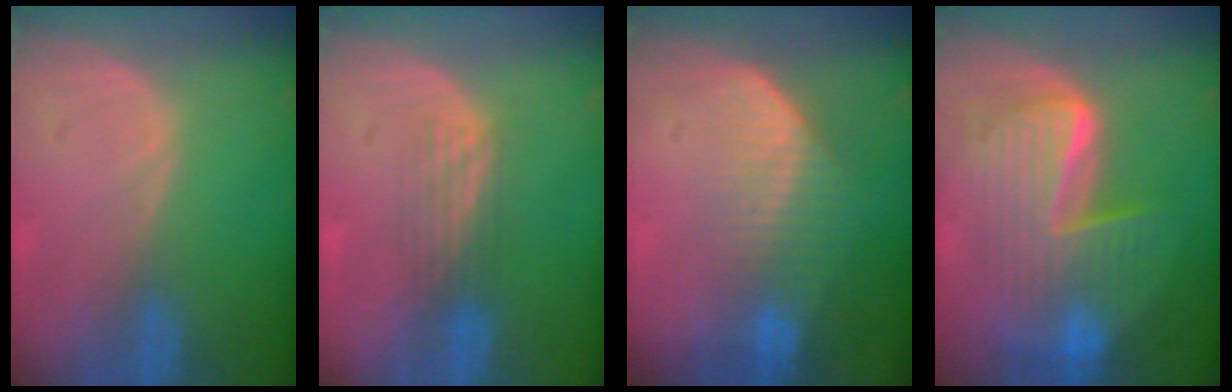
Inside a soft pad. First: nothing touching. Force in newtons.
{"total": 2.9, "press": 2.9, "slide": 0.2}
{"total": 7.3, "press": 6.3, "slide": 3.7}
{"total": 10.5, "press": 10.4, "slide": 0.9}